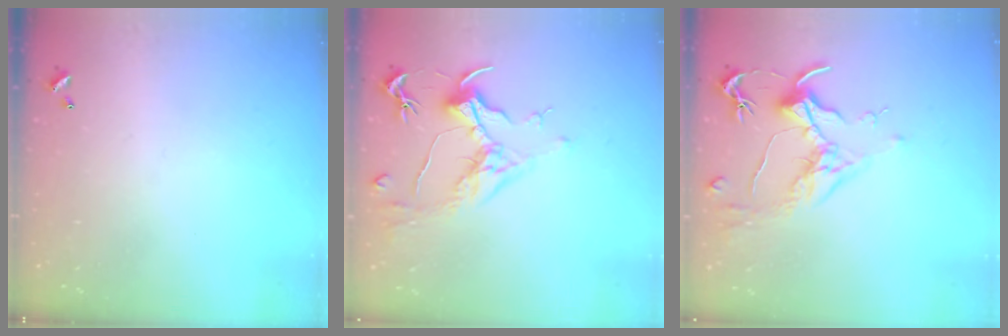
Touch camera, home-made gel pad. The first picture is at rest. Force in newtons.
{"total": 1.6, "press": 1.4, "slide": 0.8}
{"total": 1.8, "press": 1.5, "slide": 0.9}